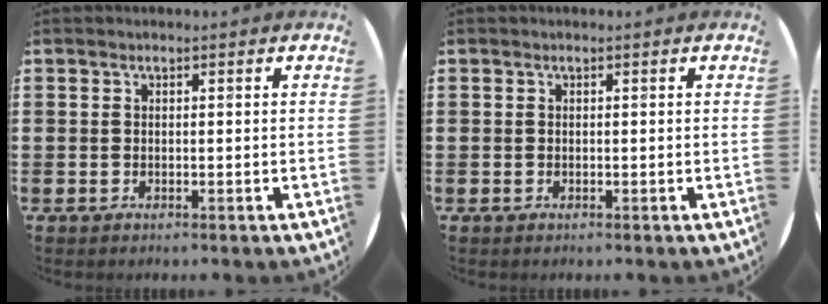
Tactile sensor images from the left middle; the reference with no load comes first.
{"total": 0.0}